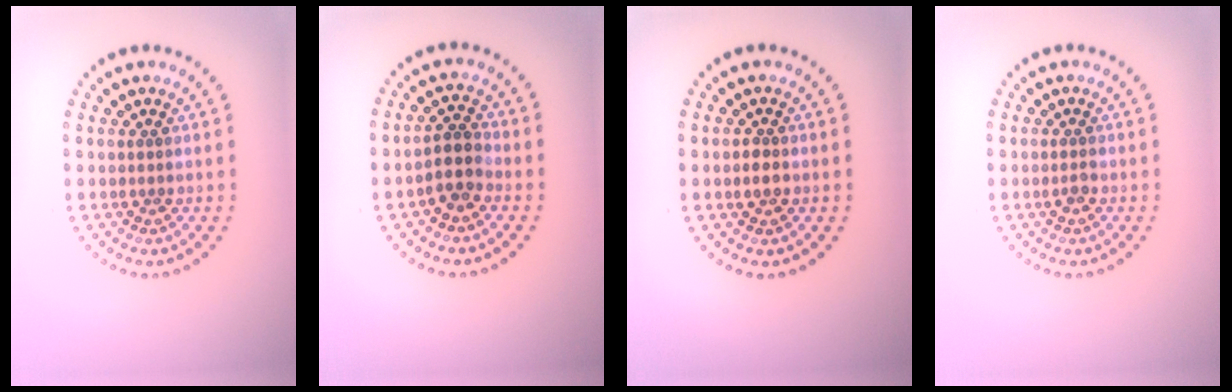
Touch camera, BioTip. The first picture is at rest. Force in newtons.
{"total": 2.5, "press": 2.2, "slide": 1.2}
{"total": 1.3, "press": 1.3, "slide": 0.2}
{"total": 0.9, "press": 0.9, "slide": 0.1}